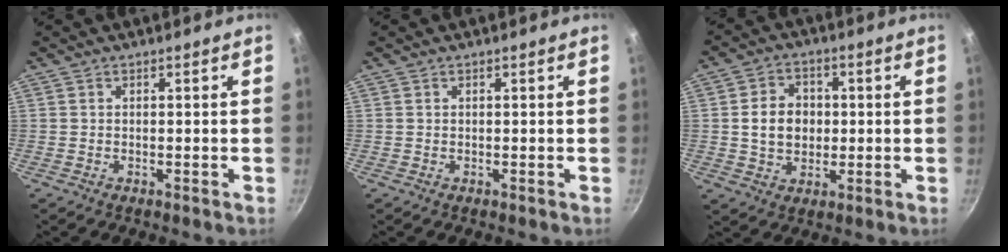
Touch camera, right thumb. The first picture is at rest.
{"total": 0.0}
{"total": 8.4, "force": [0.3, 6.8, 5.0], "torque": [-0.059, 0.010, 0.001]}